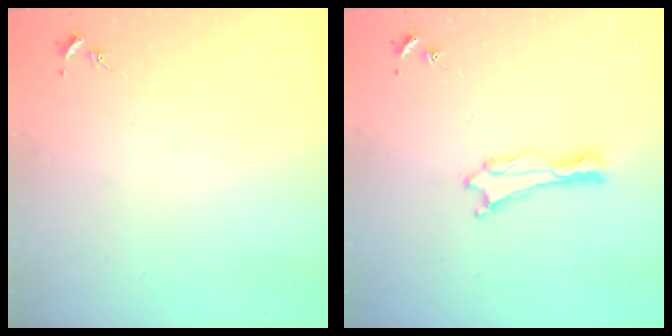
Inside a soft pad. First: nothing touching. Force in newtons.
{"total": 0.6, "press": 0.6, "slide": 0.1}